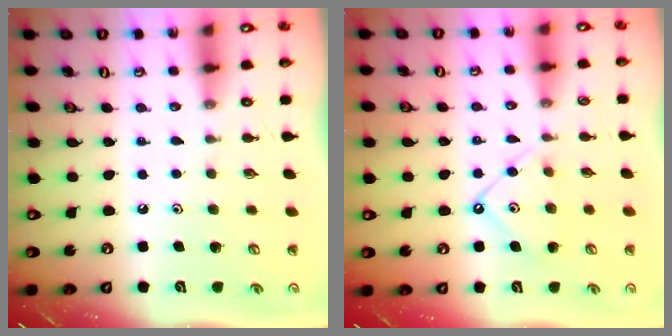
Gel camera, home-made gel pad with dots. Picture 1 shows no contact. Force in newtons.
{"total": 8.4, "press": 8.4, "slide": 0.9}